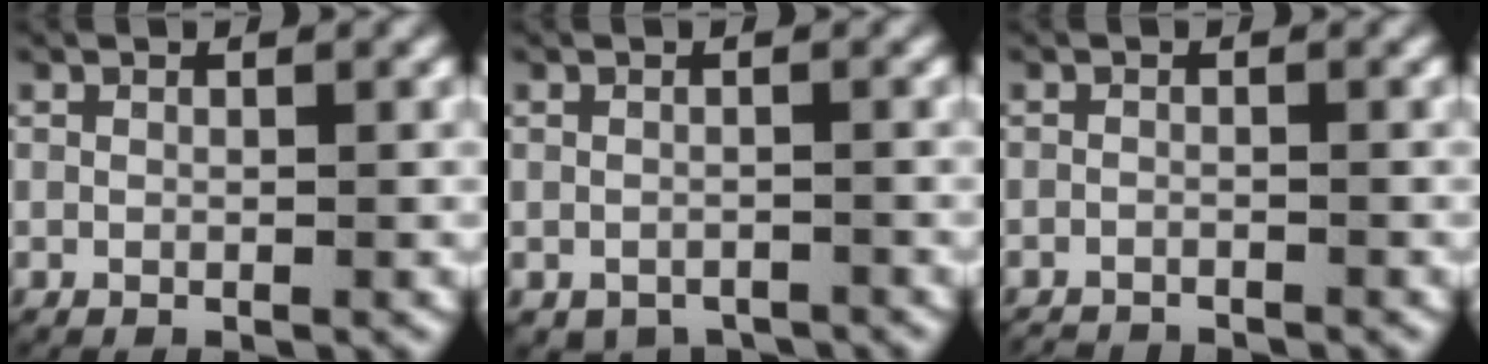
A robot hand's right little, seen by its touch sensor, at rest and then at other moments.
{"total": 1.8, "force": [-1.4, 1.1, 0.2], "torque": [-0.003, -0.007, -0.020]}
{"total": 1.8, "force": [-1.8, 0.1, 0.0], "torque": [-0.009, -0.012, -0.026]}